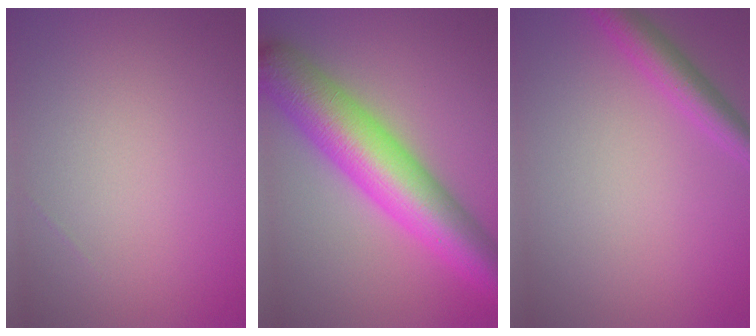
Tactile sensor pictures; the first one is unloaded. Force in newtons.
{"total": 10.2, "press": 10.2, "slide": 0.2}
{"total": 3.0, "press": 3.0, "slide": 0.1}